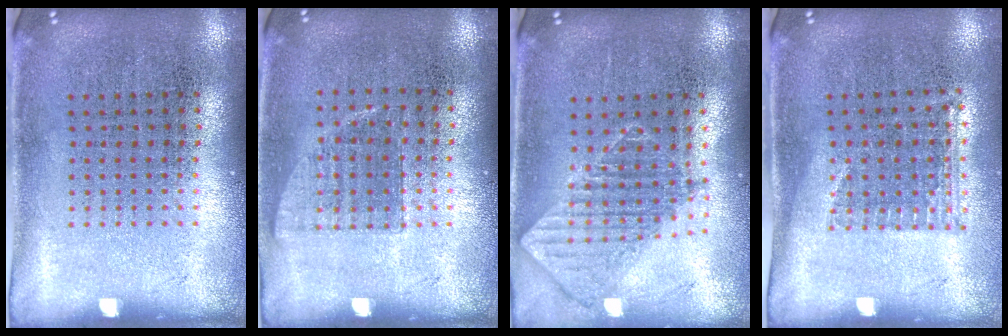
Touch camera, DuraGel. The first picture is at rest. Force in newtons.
{"total": 0.7, "press": 0.7, "slide": 0.2}
{"total": 1.0, "press": 0.9, "slide": 0.3}
{"total": 1.1, "press": 0.9, "slide": 0.6}